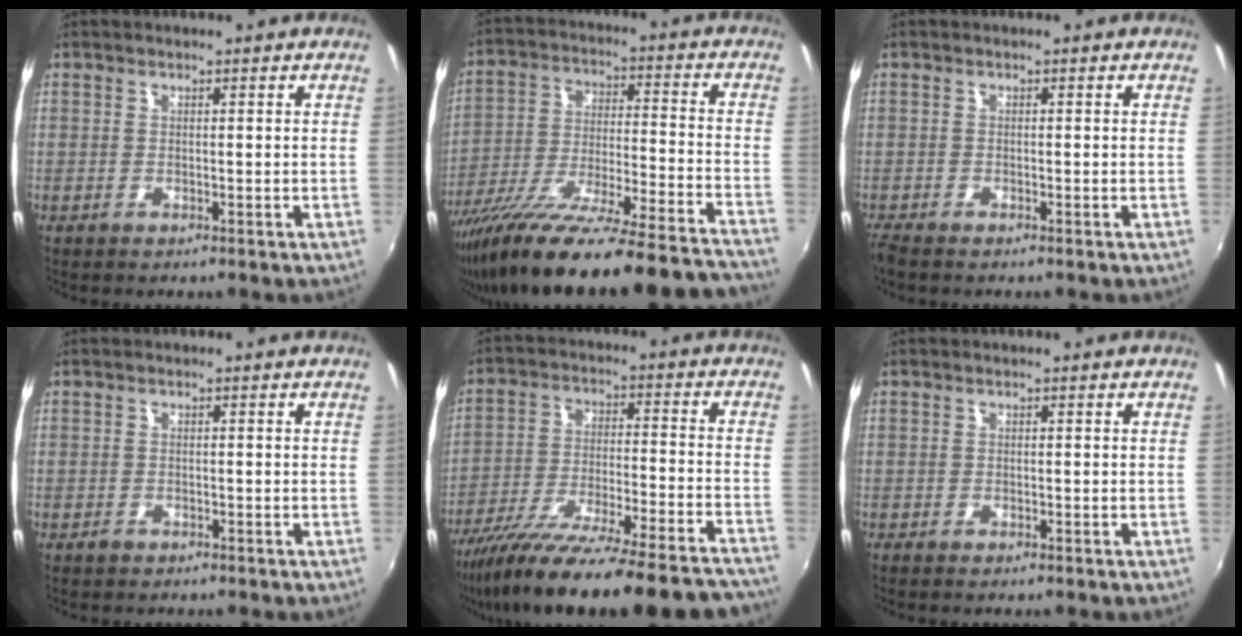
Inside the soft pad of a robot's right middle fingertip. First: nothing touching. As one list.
[{"total": 32.1, "force": [-28.1, 1.4, 15.4], "torque": [-0.241, -0.090, -0.421]}, {"total": 2.0, "force": [-1.8, 0.4, 0.8], "torque": [-0.018, -0.013, -0.034]}, {"total": 1.0, "force": [-0.8, 0.6, 0.2], "torque": [-0.004, 0.000, -0.012]}, {"total": 28.5, "force": [-24.7, 3.9, 13.7], "torque": [-0.226, -0.067, -0.358]}, {"total": 0.5, "force": [-0.4, 0.2, 0.2], "torque": [-0.005, -0.002, -0.009]}]